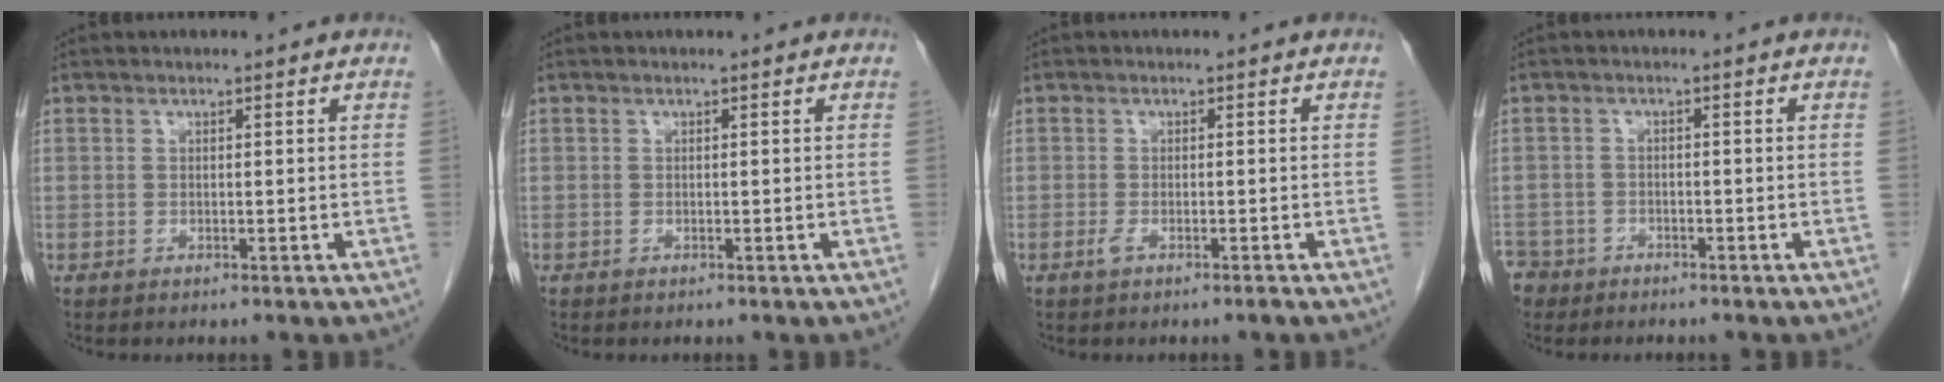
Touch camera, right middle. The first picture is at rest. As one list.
[{"total": 0.0}, {"total": 1.4, "force": [-0.9, 0.1, 1.1], "torque": [-0.024, -0.002, -0.019]}, {"total": 4.3, "force": [-3.4, 2.7, -0.2], "torque": [0.002, 0.003, -0.065]}]